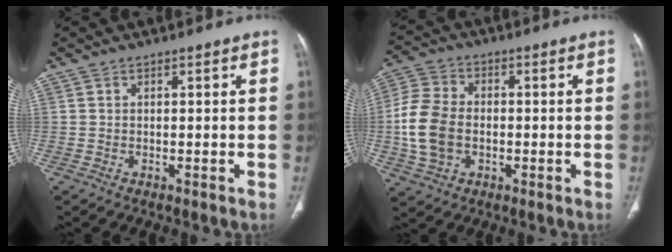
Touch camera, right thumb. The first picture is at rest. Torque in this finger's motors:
{"motor_torque": [-0.16, 0.80, 0.67, 0.48, 0.31]}